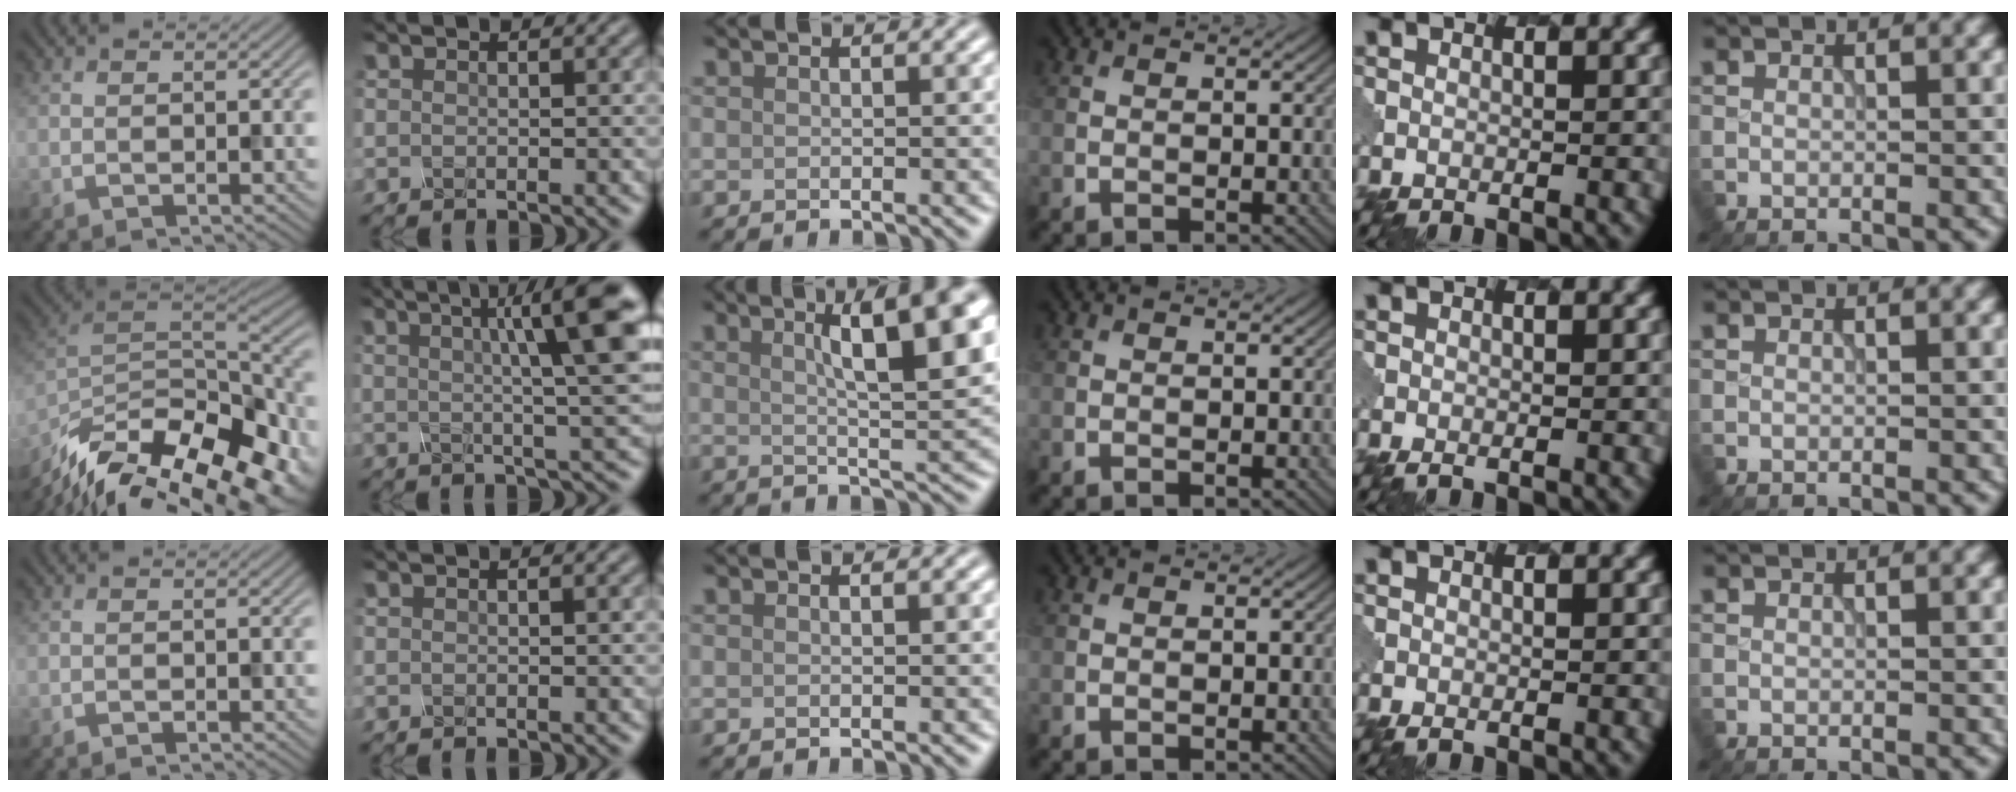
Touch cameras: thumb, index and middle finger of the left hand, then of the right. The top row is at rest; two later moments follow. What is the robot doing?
{"motion": "twist", "object": "rubiks cube"}